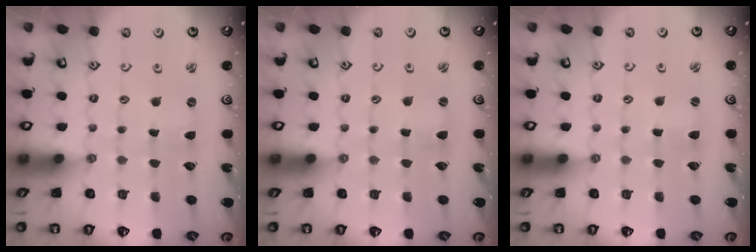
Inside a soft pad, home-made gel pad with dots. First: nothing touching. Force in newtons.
{"total": 0.0}
{"total": 0.9, "press": 0.8, "slide": 0.2}